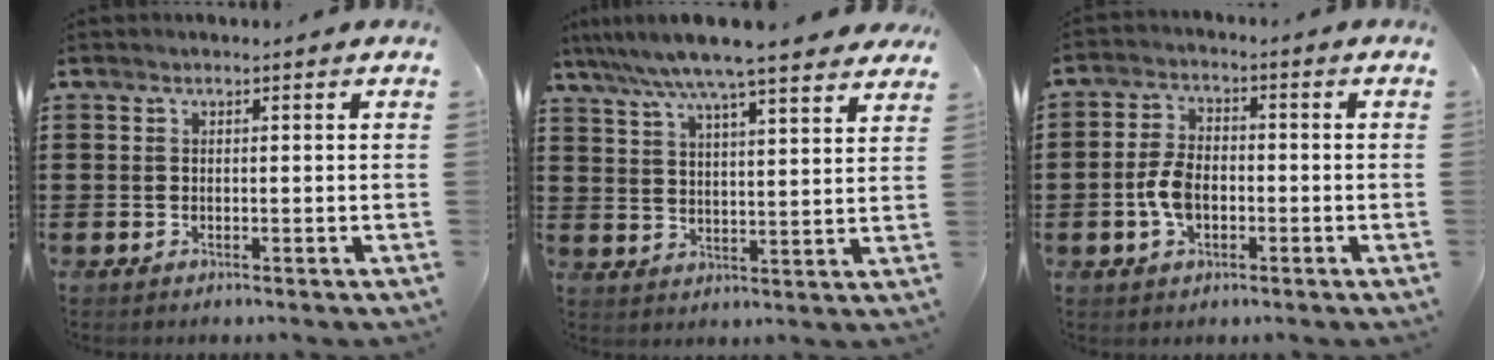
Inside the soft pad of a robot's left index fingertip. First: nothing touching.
{"total": 8.0, "force": [7.1, 0.0, 3.7], "torque": [-0.097, -0.033, 0.124]}
{"total": 5.3, "force": [-1.2, 3.1, 4.1], "torque": [-0.100, 0.001, -0.029]}